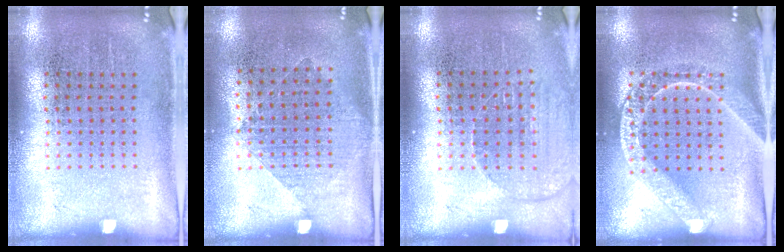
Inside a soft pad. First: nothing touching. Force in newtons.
{"total": 1.0, "press": 1.0, "slide": 0.4}
{"total": 1.2, "press": 1.2, "slide": 0.1}
{"total": 1.8, "press": 1.7, "slide": 0.6}